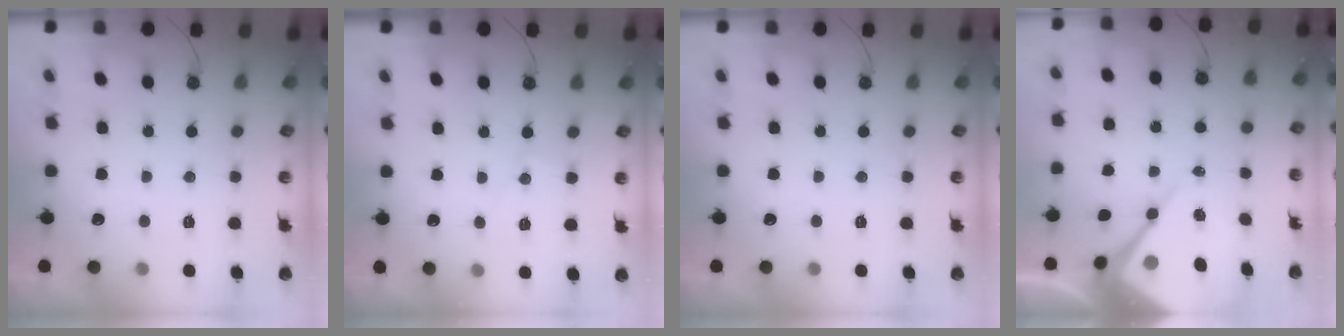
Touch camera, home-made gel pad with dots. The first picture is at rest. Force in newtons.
{"total": 4.8, "press": 4.8, "slide": 0.7}
{"total": 0.0}
{"total": 11.6, "press": 11.5, "slide": 0.8}